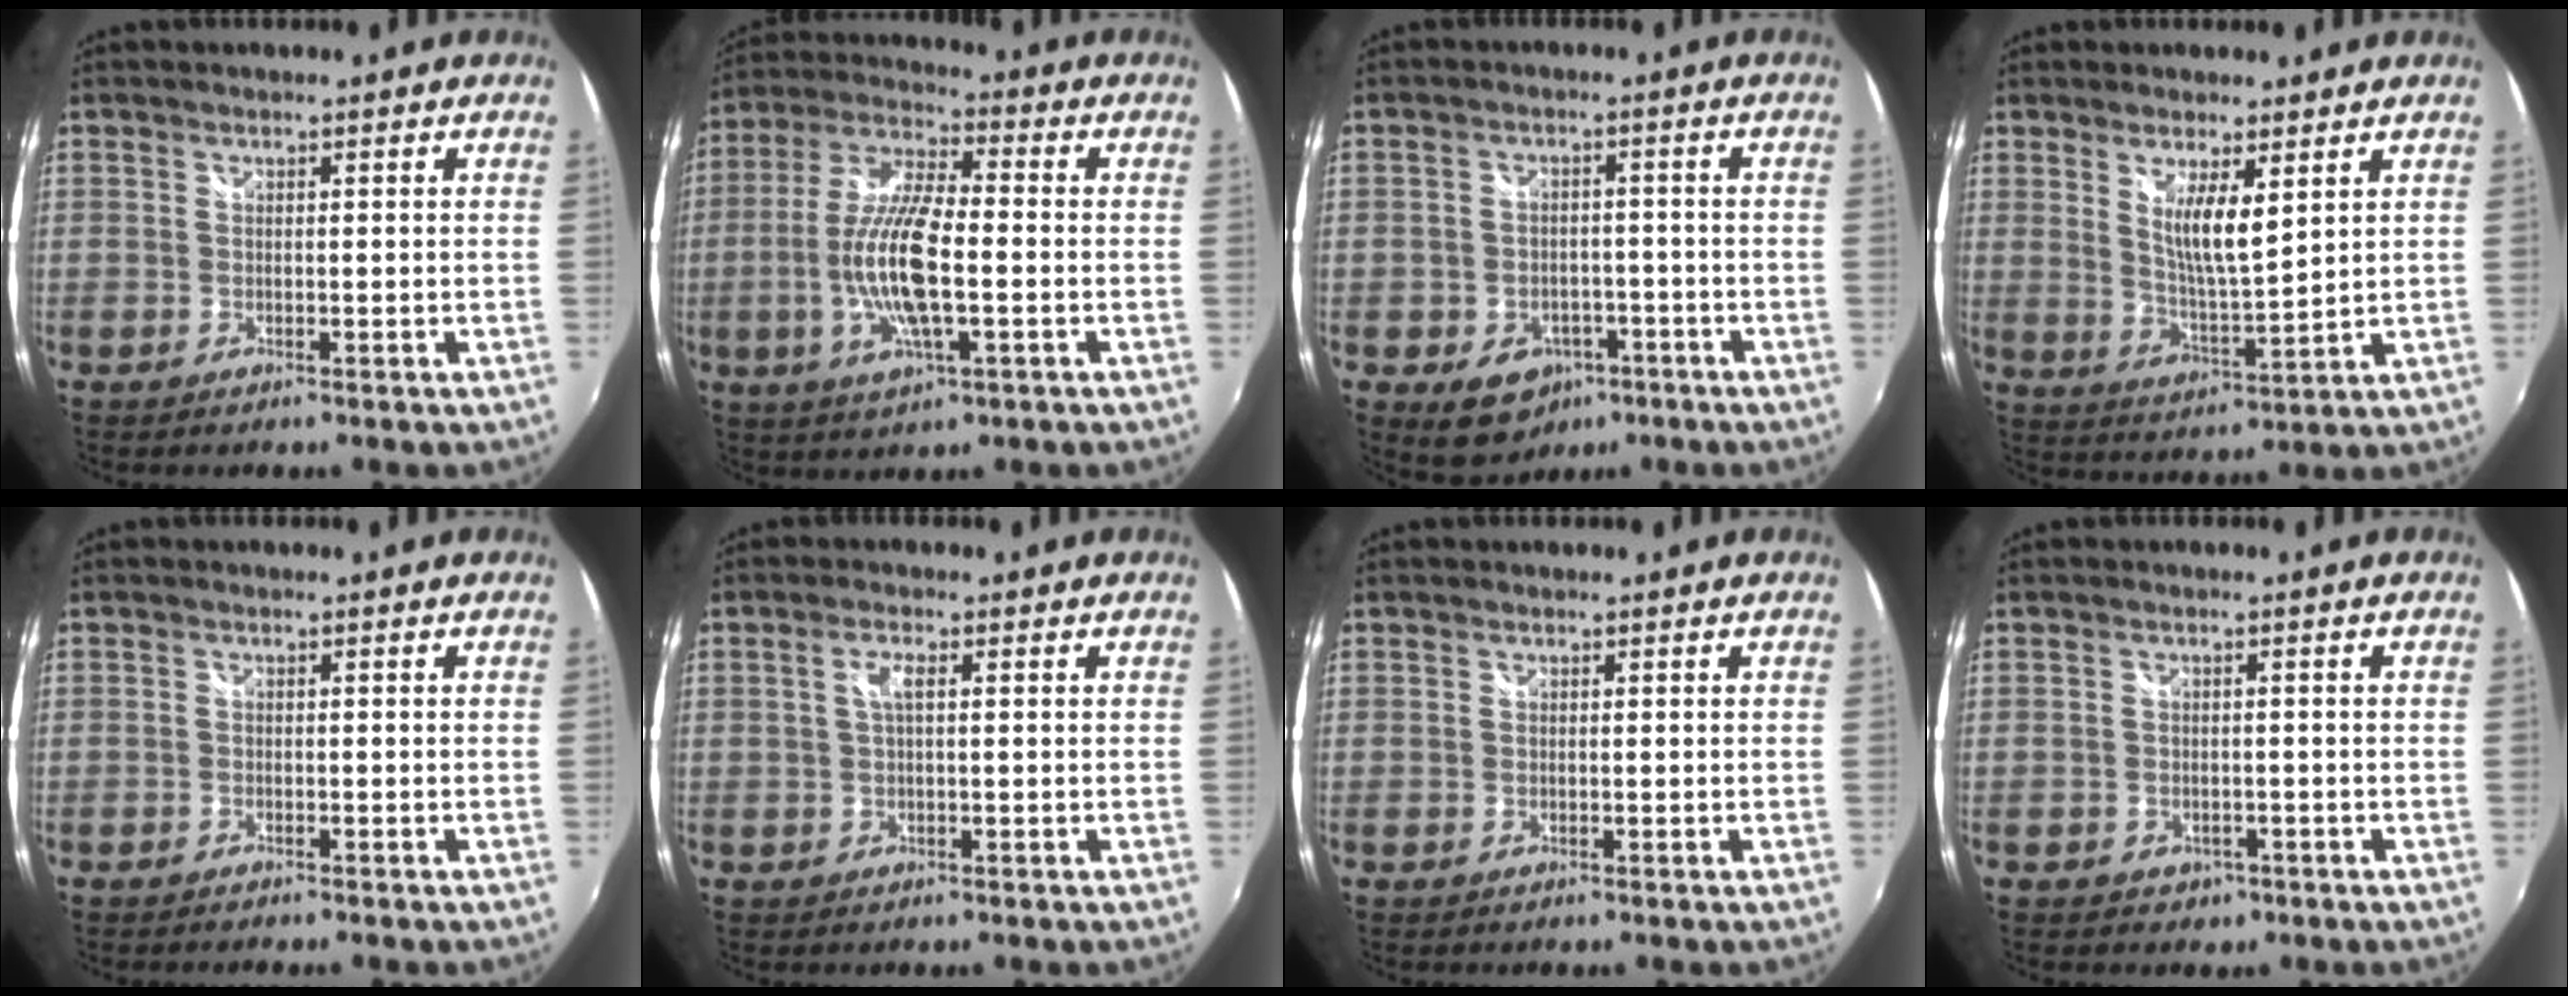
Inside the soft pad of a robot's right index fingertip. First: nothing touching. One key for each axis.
{"total": 14.1, "fx": -2.6, "fy": 3.8, "fz": 13.3, "tx": -0.271, "ty": -0.004, "tz": -0.050}
{"total": 8.8, "fx": -4.5, "fy": 6.6, "fz": 3.6, "tx": -0.079, "ty": 0.006, "tz": -0.046}
{"total": 7.5, "fx": 3.2, "fy": 1.5, "fz": 6.6, "tx": -0.117, "ty": -0.015, "tz": 0.060}
{"total": 1.5, "fx": -1.4, "fy": 0.3, "fz": 0.3, "tx": -0.016, "ty": -0.007, "tz": -0.025}
{"total": 2.3, "fx": 0.4, "fy": 0.4, "fz": 2.2, "tx": -0.044, "ty": 0.003, "tz": 0.005}
{"total": 0.0}
{"total": 2.9, "fx": -1.3, "fy": 2.4, "fz": 0.9, "tx": -0.021, "ty": -0.001, "tz": -0.014}